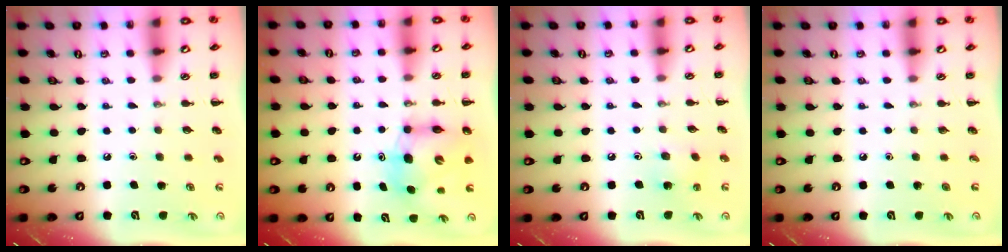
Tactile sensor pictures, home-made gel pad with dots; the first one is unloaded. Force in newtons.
{"total": 8.9, "press": 8.7, "slide": 1.9}
{"total": 5.5, "press": 5.3, "slide": 1.6}
{"total": 0.0}